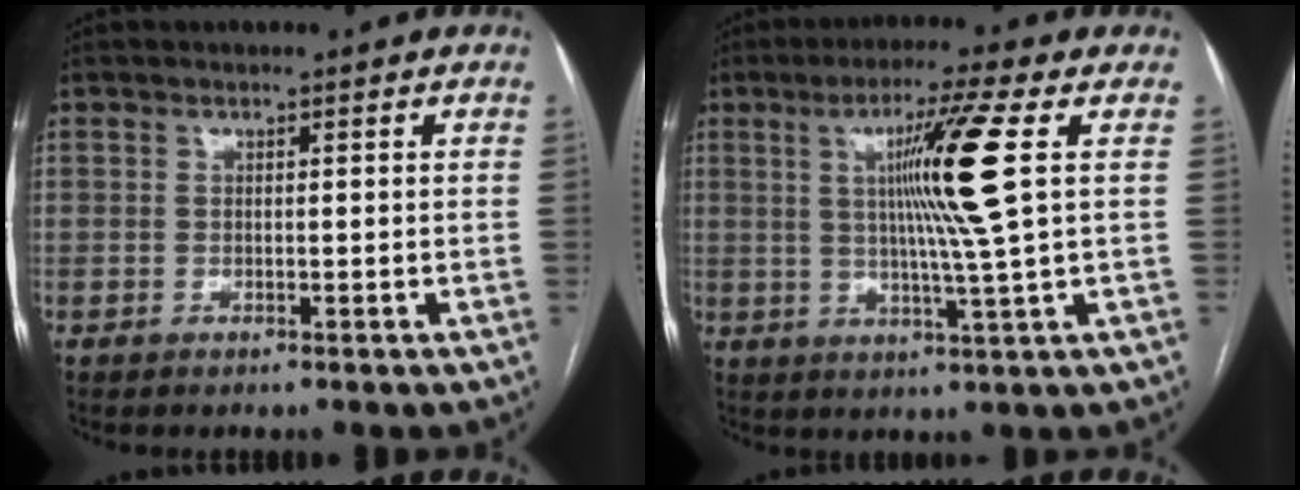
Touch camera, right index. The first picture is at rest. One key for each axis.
{"total": 11.2, "fx": 2.5, "fy": -2.1, "fz": 10.7, "tx": -0.185, "ty": -0.003, "tz": 0.048}